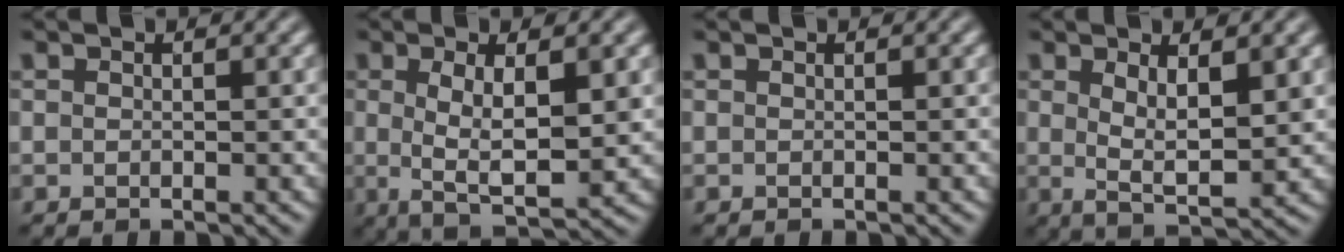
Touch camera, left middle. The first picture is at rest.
{"total": 5.5, "force": [0.3, 1.6, 5.3], "torque": [-0.091, -0.007, 0.003]}
{"total": 0.0}
{"total": 4.1, "force": [1.0, 1.1, 3.8], "torque": [-0.070, -0.012, 0.019]}